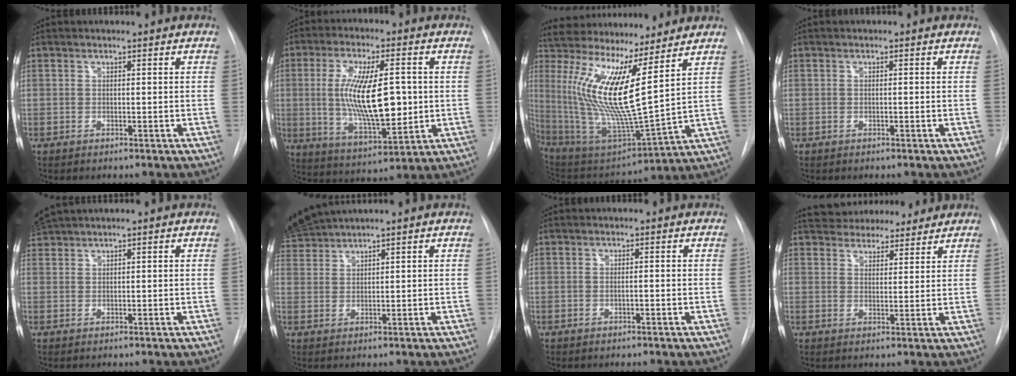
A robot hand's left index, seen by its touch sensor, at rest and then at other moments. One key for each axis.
{"total": 14.5, "fx": 0.5, "fy": 4.2, "fz": 13.8, "tx": -0.260, "ty": -0.005, "tz": 0.016}
{"total": 20.7, "fx": 7.9, "fy": 3.0, "fz": 19.0, "tx": -0.387, "ty": -0.005, "tz": 0.143}
{"total": 0.0}
{"total": 2.9, "fx": 2.8, "fy": -0.3, "fz": 0.8, "tx": -0.018, "ty": 0.028, "tz": 0.060}
{"total": 4.6, "fx": 4.5, "fy": -1.1, "fz": 0.4, "tx": -0.025, "ty": 0.013, "tz": 0.100}
{"total": 0.8, "fx": -0.3, "fy": 0.1, "fz": 0.8, "tx": -0.016, "ty": 0.000, "tz": -0.002}
{"total": 12.5, "fx": 11.2, "fy": 4.1, "fz": 3.8, "tx": -0.053, "ty": 0.026, "tz": 0.163}